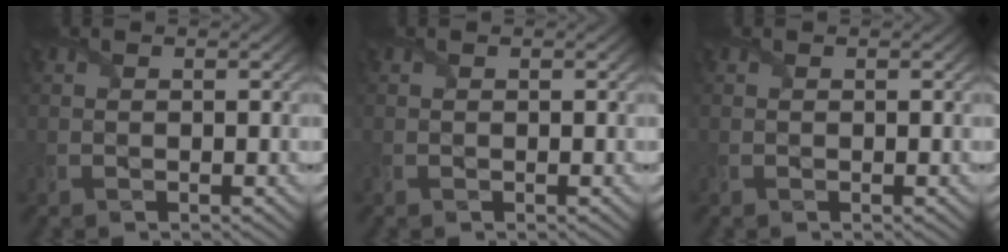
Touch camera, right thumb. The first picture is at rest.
{"total": 0.0}
{"total": 0.0}